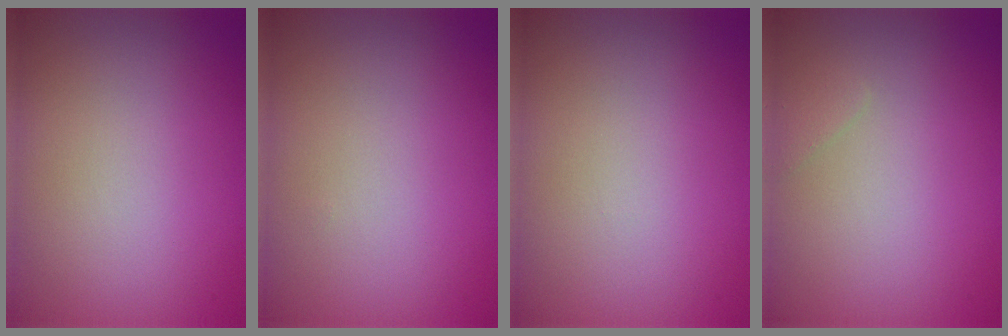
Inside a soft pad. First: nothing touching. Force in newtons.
{"total": 0.0}
{"total": 0.0}
{"total": 0.5, "press": 0.5, "slide": 0.1}